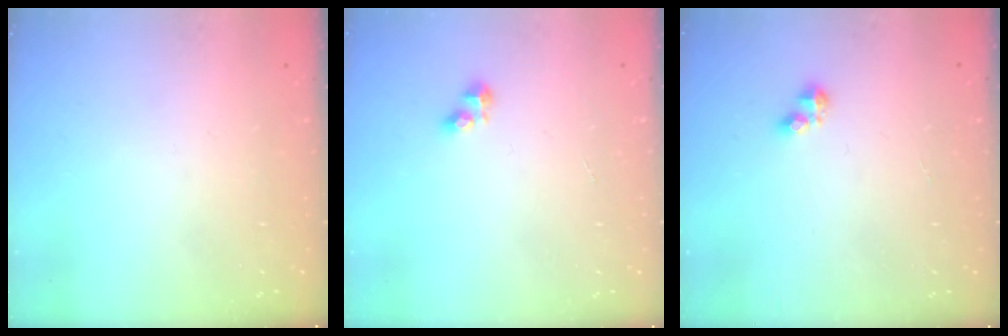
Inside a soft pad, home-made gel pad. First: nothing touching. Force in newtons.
{"total": 3.7, "press": 3.7, "slide": 0.4}
{"total": 2.8, "press": 2.8, "slide": 0.4}